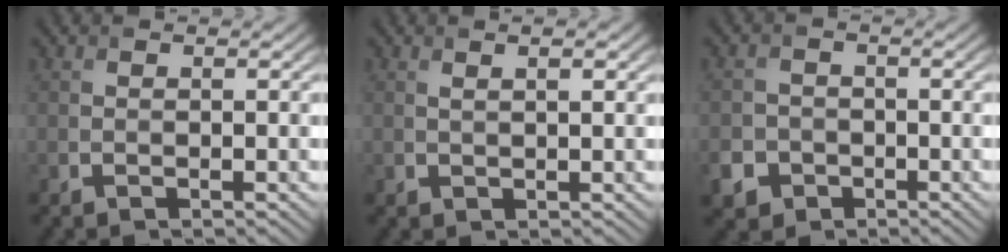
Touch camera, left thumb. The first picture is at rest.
{"total": 1.5, "force": [0.9, 0.2, 1.2], "torque": [-0.024, 0.001, 0.022]}
{"total": 4.8, "force": [-2.4, 4.0, 1.2], "torque": [-0.024, -0.010, -0.057]}